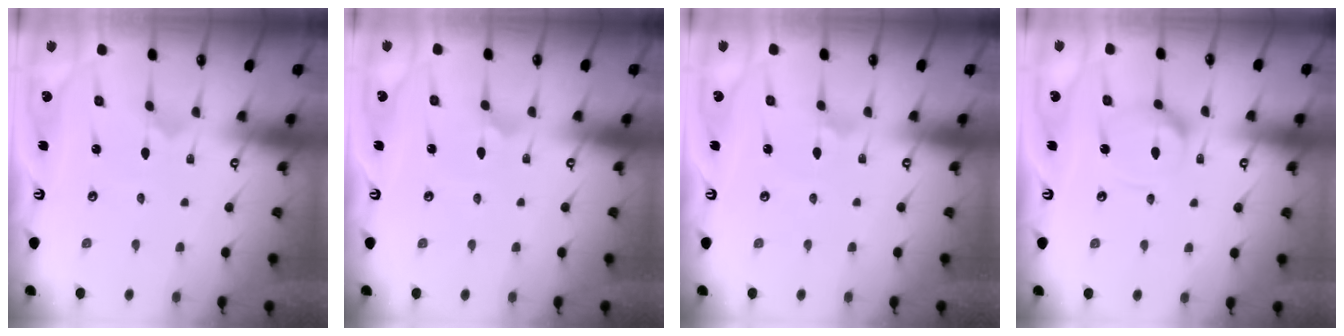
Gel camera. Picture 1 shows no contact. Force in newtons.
{"total": 2.6, "press": 2.6, "slide": 0.1}
{"total": 1.3, "press": 1.2, "slide": 0.4}
{"total": 10.7, "press": 10.6, "slide": 0.9}